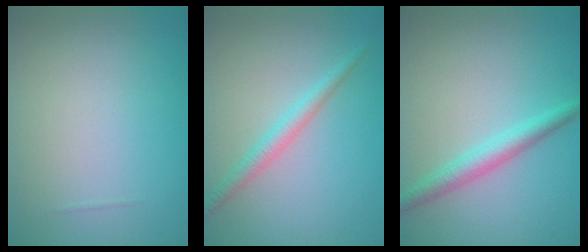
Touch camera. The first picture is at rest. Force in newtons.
{"total": 2.1, "press": 2.1, "slide": 0.0}
{"total": 2.7, "press": 2.7, "slide": 0.1}